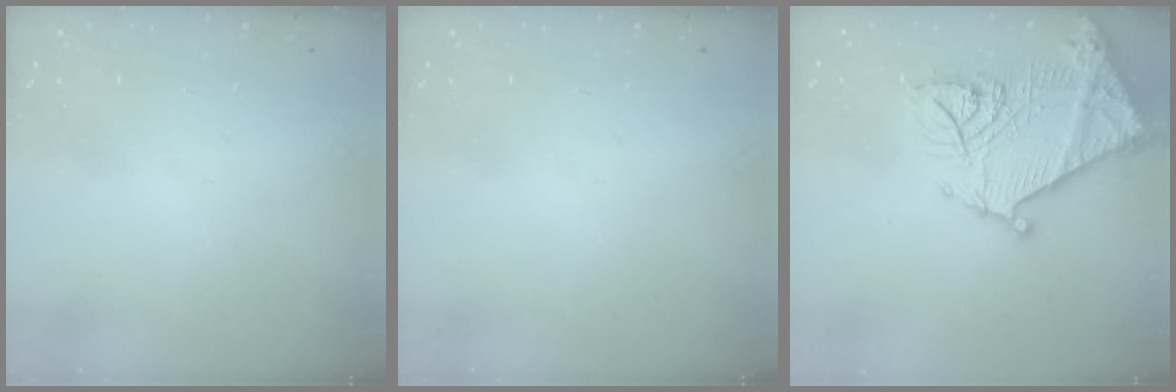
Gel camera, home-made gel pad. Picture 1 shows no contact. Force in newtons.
{"total": 0.0}
{"total": 22.6, "press": 22.5, "slide": 2.0}